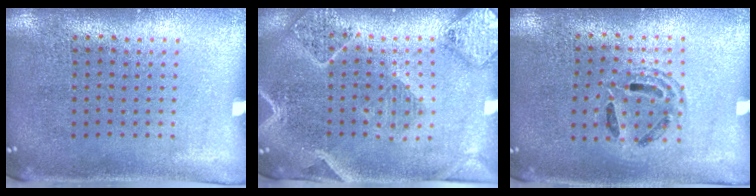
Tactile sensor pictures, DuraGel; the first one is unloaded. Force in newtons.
{"total": 2.3, "press": 2.1, "slide": 0.9}
{"total": 1.2, "press": 1.1, "slide": 0.4}